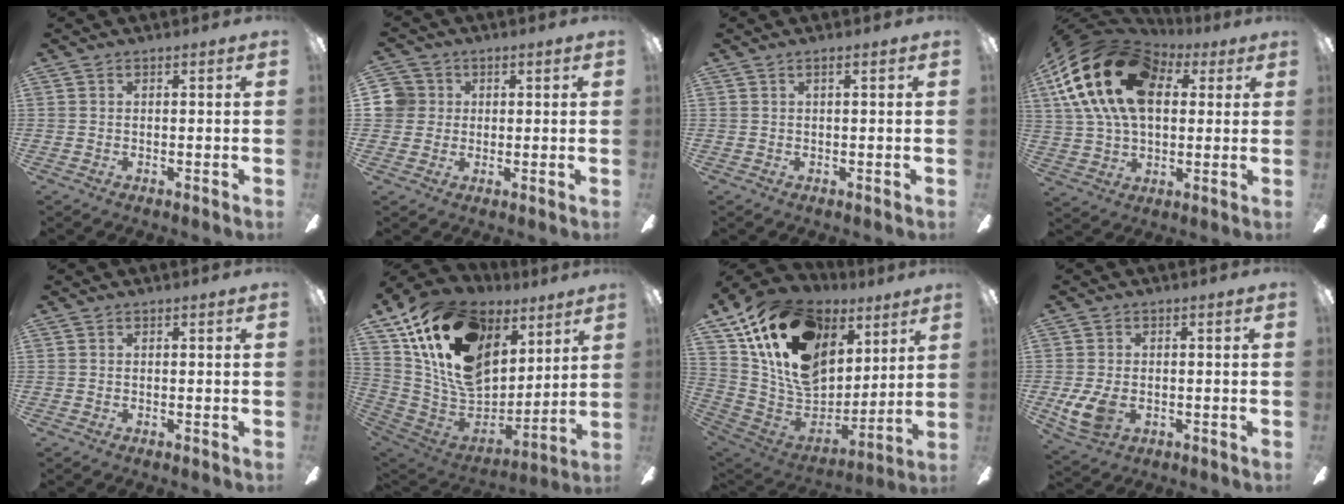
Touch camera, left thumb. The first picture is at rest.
{"total": 5.5, "force": [1.2, 5.3, 1.1], "torque": [-0.020, 0.010, 0.024]}
{"total": 1.1, "force": [0.5, 0.1, 1.0], "torque": [-0.020, 0.001, 0.008]}
{"total": 24.5, "force": [7.6, 15.4, 17.5], "torque": [-0.346, -0.005, 0.125]}
{"total": 0.0}
{"total": 22.3, "force": [10.6, 14.7, 13.0], "torque": [-0.249, -0.048, 0.194]}
{"total": 21.5, "force": [10.4, 14.3, 12.2], "torque": [-0.238, -0.048, 0.187]}
{"total": 7.4, "force": [-1.5, 4.9, 5.4], "torque": [-0.122, -0.007, -0.029]}